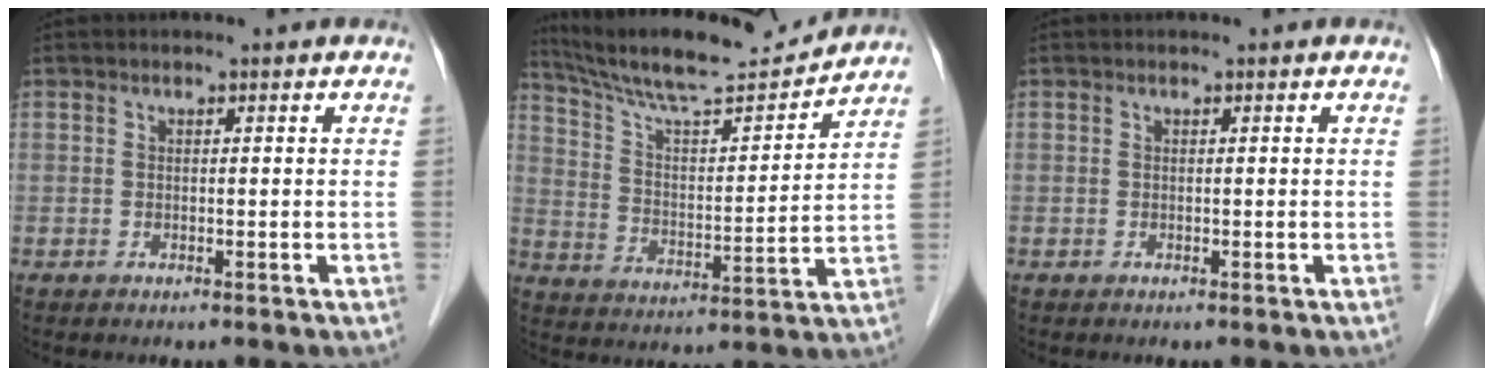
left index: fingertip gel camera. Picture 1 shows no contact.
{"total": 16.2, "force": [15.2, 0.8, 5.5], "torque": [-0.106, 0.000, 0.251]}
{"total": 0.0}